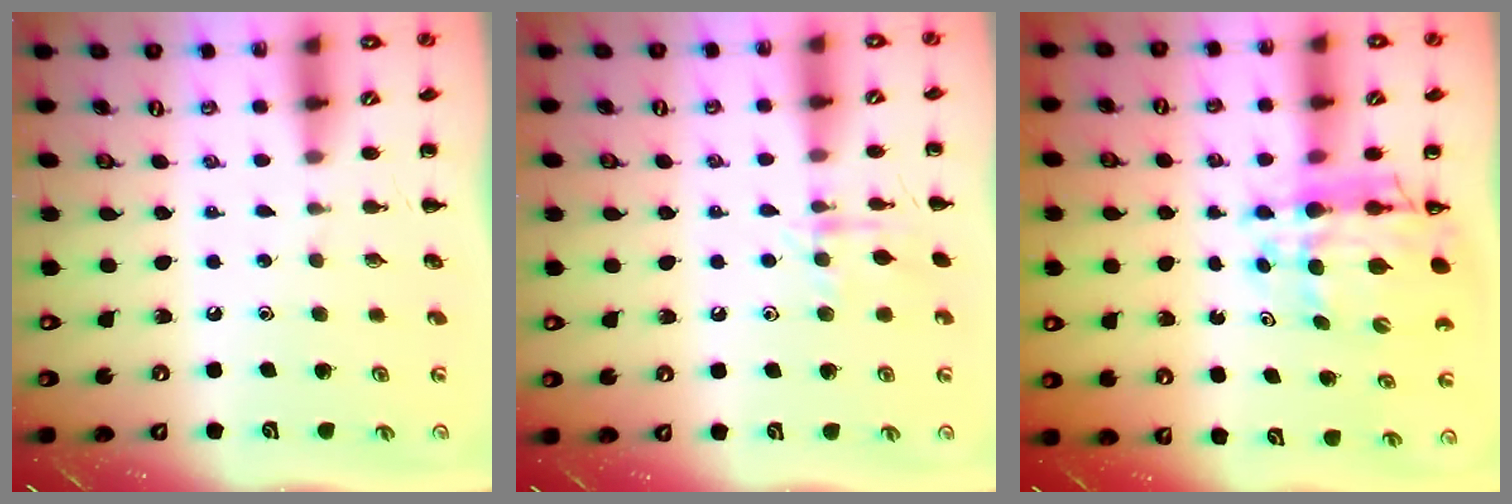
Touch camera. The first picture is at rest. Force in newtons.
{"total": 8.1, "press": 7.9, "slide": 1.5}
{"total": 10.7, "press": 10.3, "slide": 3.2}